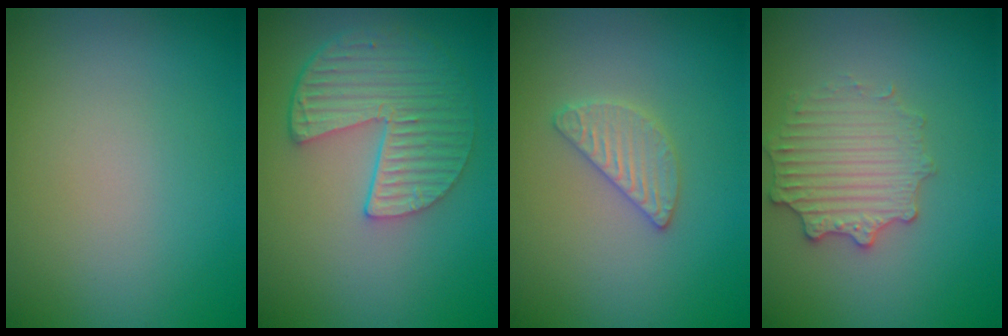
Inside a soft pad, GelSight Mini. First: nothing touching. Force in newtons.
{"total": 5.5, "press": 4.2, "slide": 3.6}
{"total": 2.0, "press": 2.0, "slide": 0.2}
{"total": 2.9, "press": 2.9, "slide": 0.6}